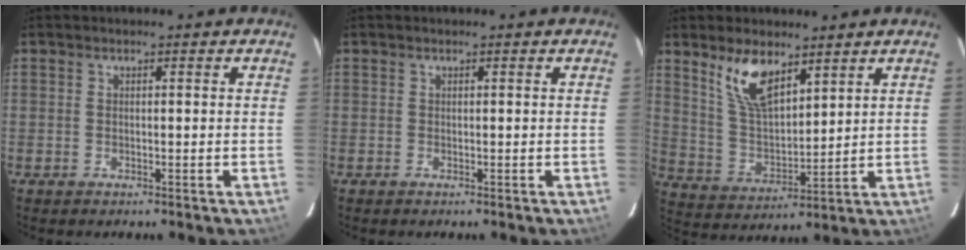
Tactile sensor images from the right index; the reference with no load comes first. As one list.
[{"total": 0.0}, {"total": 10.1, "force": [6.5, 4.1, 6.5], "torque": [-0.125, 0.004, 0.137]}]